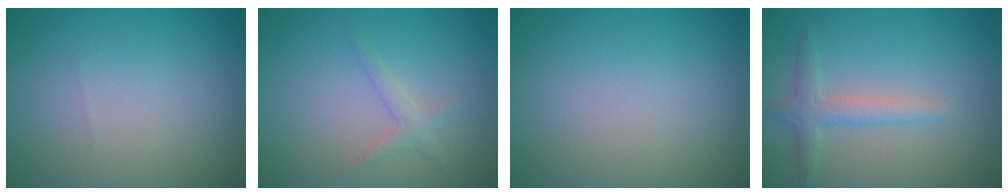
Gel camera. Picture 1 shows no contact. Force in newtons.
{"total": 1.4, "press": 1.4, "slide": 0.1}
{"total": 0.0}
{"total": 2.4, "press": 2.4, "slide": 0.1}